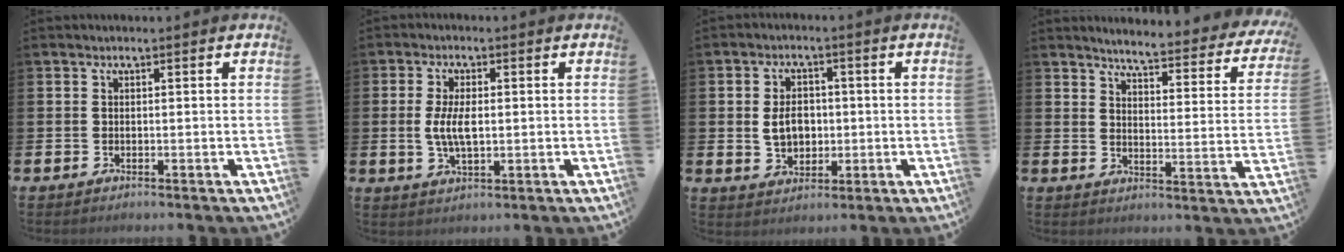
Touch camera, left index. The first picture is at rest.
{"total": 5.0, "force": [0.3, 2.2, 4.5], "torque": [-0.080, -0.001, -0.003]}
{"total": 4.8, "force": [0.2, 3.5, 3.3], "torque": [-0.048, 0.007, -0.005]}
{"total": 4.4, "force": [4.2, 0.2, 1.1], "torque": [-0.039, -0.041, 0.065]}